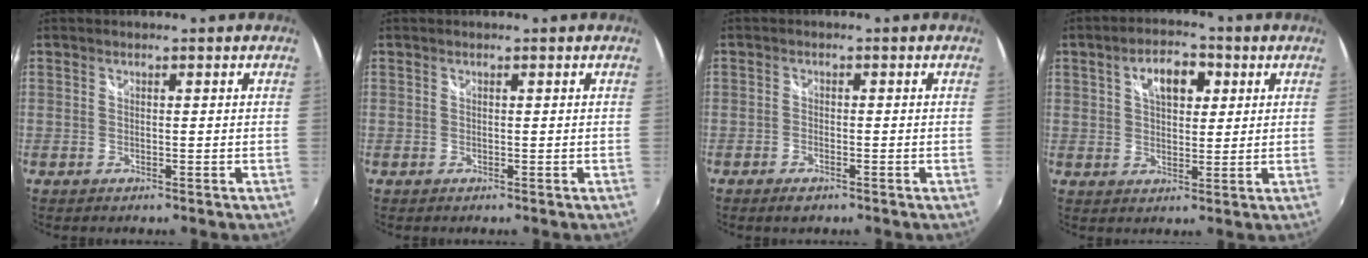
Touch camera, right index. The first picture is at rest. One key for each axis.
{"total": 0.0}
{"total": 2.3, "fx": -1.7, "fy": 1.1, "fz": 1.2, "tx": -0.032, "ty": -0.002, "tz": -0.032}
{"total": 7.5, "fx": 2.7, "fy": 4.2, "fz": 5.6, "tx": -0.092, "ty": 0.022, "tz": 0.044}